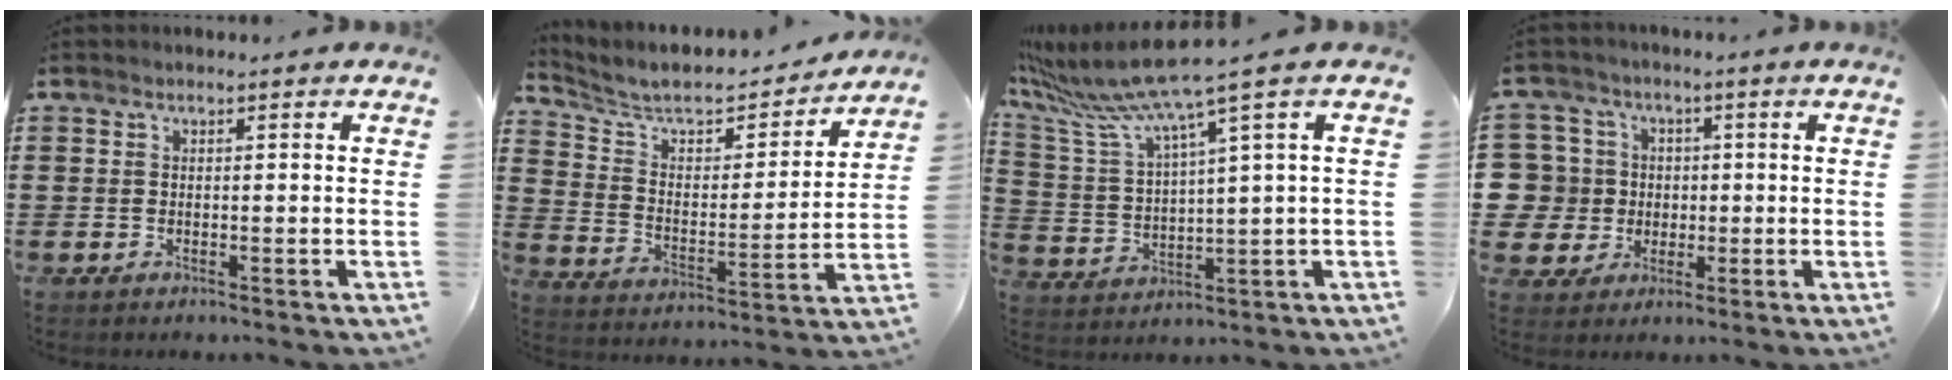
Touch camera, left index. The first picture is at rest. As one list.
[{"total": 6.5, "force": [5.6, 2.3, 2.3], "torque": [-0.076, -0.035, 0.091]}, {"total": 8.7, "force": [6.5, -0.7, 5.6], "torque": [-0.153, -0.051, 0.102]}, {"total": 7.6, "force": [0.3, 7.4, 1.4], "torque": [-0.079, 0.010, 0.007]}]